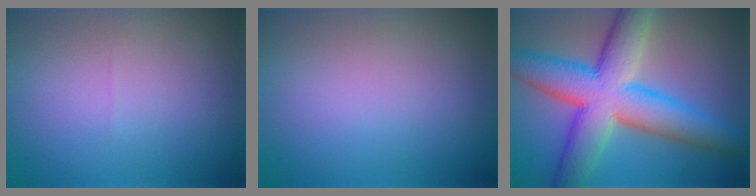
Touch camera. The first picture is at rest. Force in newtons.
{"total": 0.0}
{"total": 11.6, "press": 11.6, "slide": 0.3}